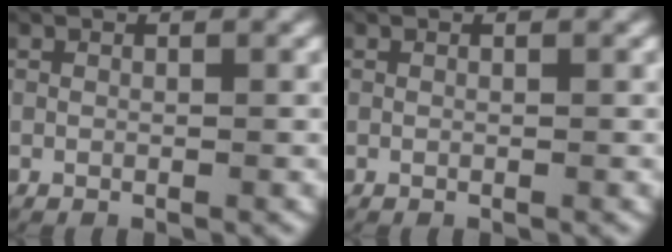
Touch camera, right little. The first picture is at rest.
{"total": 0.0}